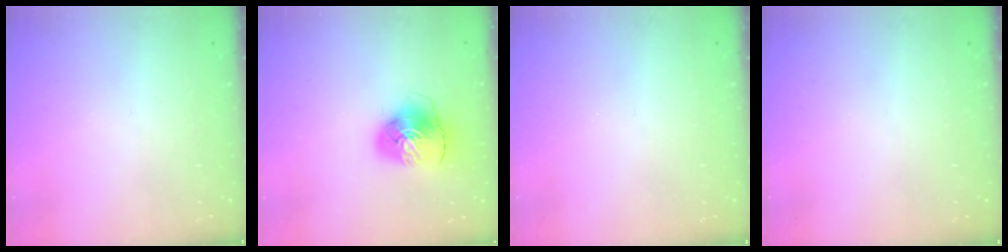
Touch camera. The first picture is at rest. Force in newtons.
{"total": 9.4, "press": 9.2, "slide": 1.5}
{"total": 0.0}
{"total": 0.0}